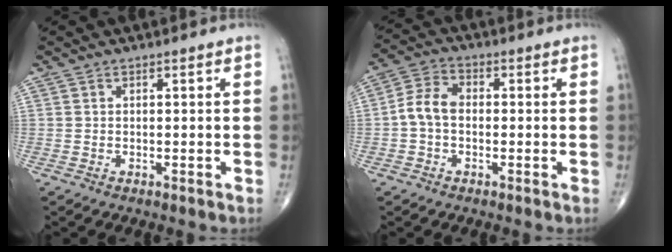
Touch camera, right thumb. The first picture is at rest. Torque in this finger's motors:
{"motor_torque": [-0.03, 0.09, 0.05, -0.04, 0.01]}